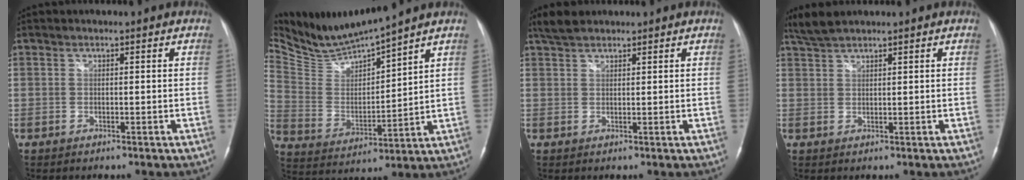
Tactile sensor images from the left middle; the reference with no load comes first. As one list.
[{"total": 10.1, "force": [9.8, -1.1, 2.3], "torque": [-0.062, -0.009, 0.207]}, {"total": 3.3, "force": [2.9, 1.2, 1.2], "torque": [-0.030, 0.014, 0.056]}, {"total": 3.5, "force": [3.2, 0.3, 1.4], "torque": [-0.038, 0.016, 0.068]}]